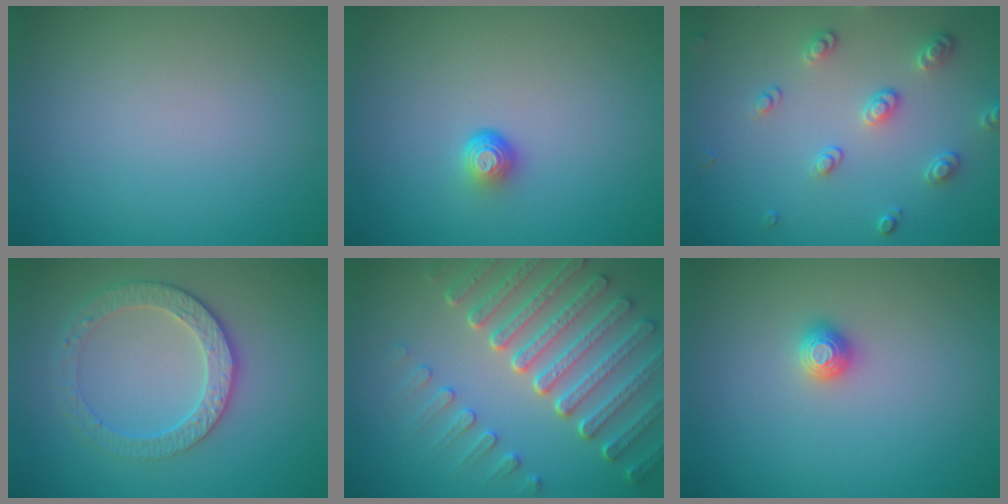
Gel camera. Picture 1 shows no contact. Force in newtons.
{"total": 1.7, "press": 1.1, "slide": 1.3}
{"total": 2.5, "press": 2.5, "slide": 0.4}
{"total": 3.3, "press": 3.1, "slide": 1.2}
{"total": 7.6, "press": 5.7, "slide": 5.0}
{"total": 1.2, "press": 1.2, "slide": 0.2}